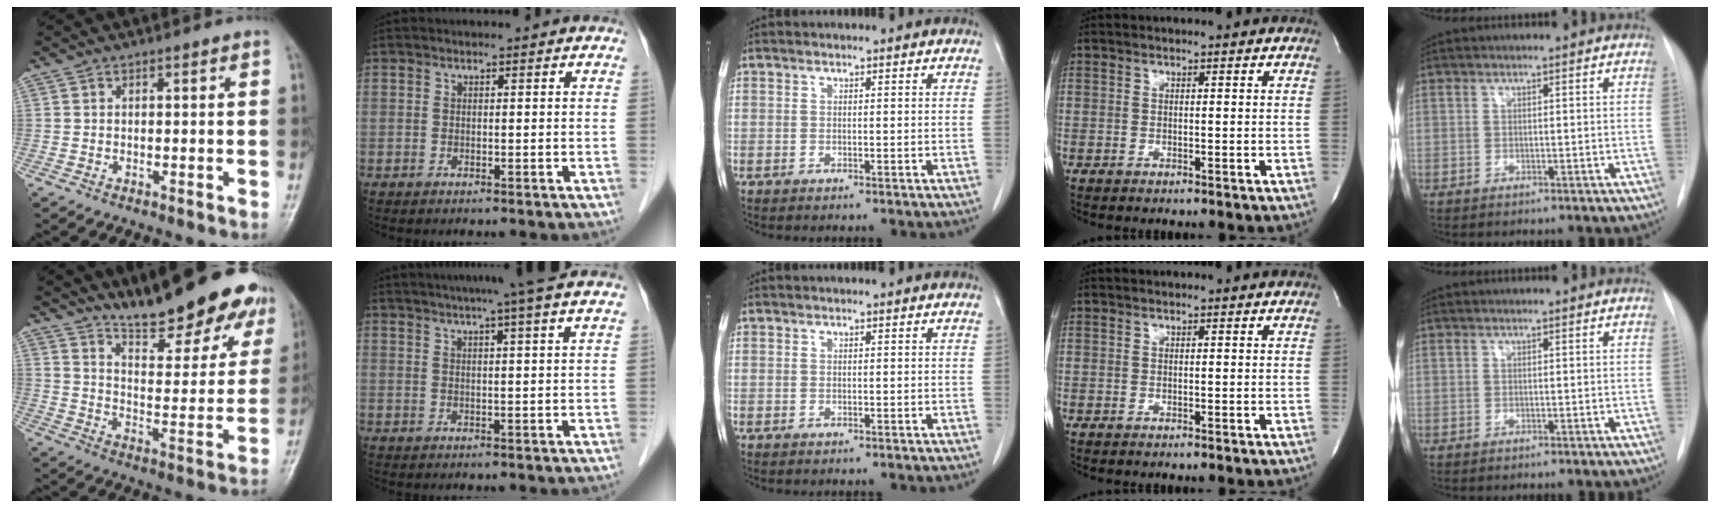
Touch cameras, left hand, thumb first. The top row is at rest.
{"thumb": {"total": 20.5, "force": [16.4, 5.0, 11.2], "torque": [-0.121, -0.092, 0.235]}, "index": {"total": 9.9, "force": [8.0, -1.3, 5.7], "torque": [-0.082, 0.020, 0.095]}}